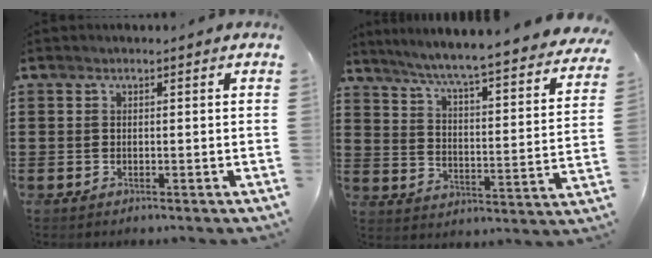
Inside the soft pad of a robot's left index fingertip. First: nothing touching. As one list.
[{"total": 5.2, "force": [4.5, -1.0, 2.3], "torque": [-0.068, -0.050, 0.066]}]